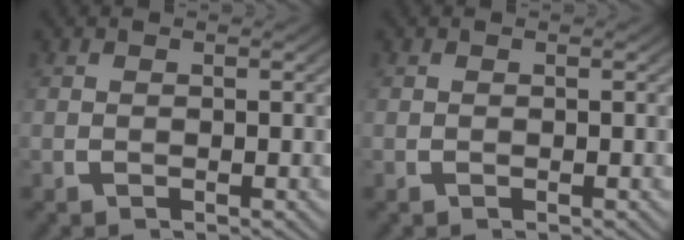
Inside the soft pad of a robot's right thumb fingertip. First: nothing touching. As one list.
[{"total": 0.0}]